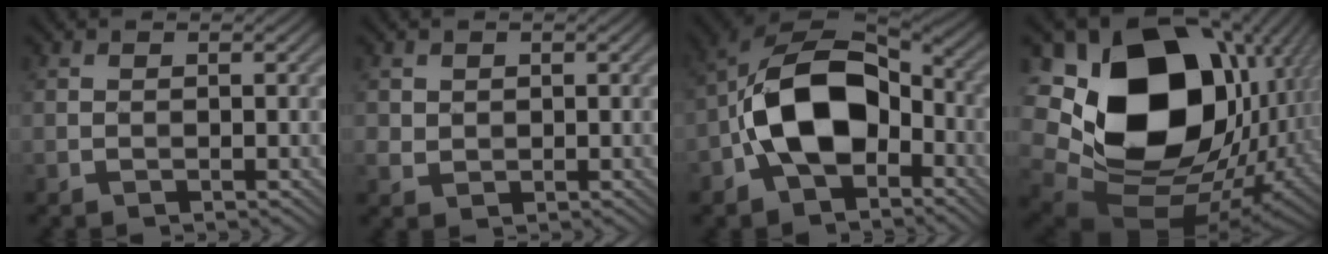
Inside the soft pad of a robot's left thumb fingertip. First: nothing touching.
{"total": 1.7, "force": [0.7, 1.4, 0.6], "torque": [-0.022, -0.002, 0.013]}
{"total": 13.8, "force": [-3.7, 8.6, 10.2], "torque": [-0.201, 0.007, -0.084]}
{"total": 22.1, "force": [3.1, 16.8, 13.9], "torque": [-0.298, -0.039, 0.105]}